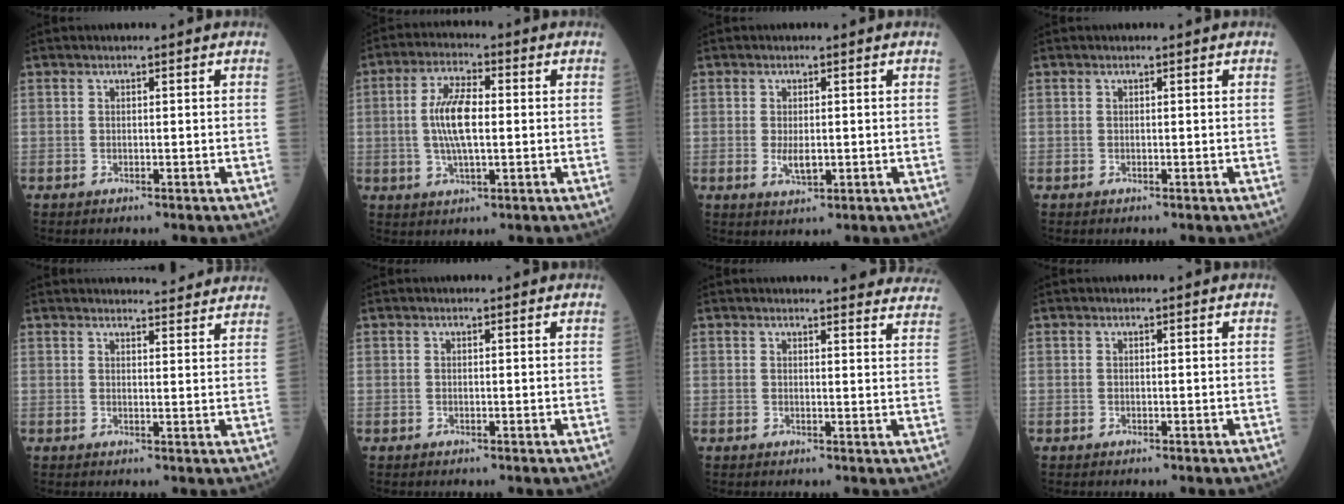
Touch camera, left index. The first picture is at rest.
{"total": 8.2, "force": [0.1, 2.4, 7.8], "torque": [-0.164, 0.005, 0.000]}
{"total": 2.8, "force": [-0.3, 1.2, 2.5], "torque": [-0.045, -0.004, 0.000]}
{"total": 0.0}
{"total": 7.7, "force": [7.5, 0.8, 1.7], "torque": [-0.012, 0.004, 0.074]}
{"total": 0.0}
{"total": 14.6, "force": [14.2, 1.8, 2.8], "torque": [0.001, -0.046, 0.131]}
{"total": 0.0}